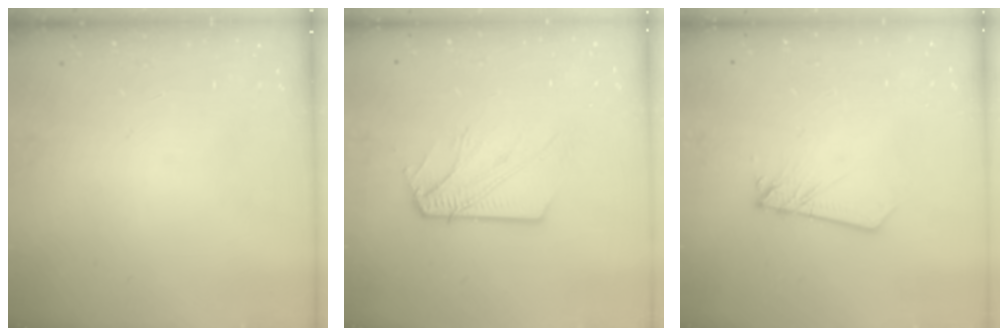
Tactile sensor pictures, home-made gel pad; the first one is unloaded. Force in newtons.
{"total": 8.2, "press": 8.1, "slide": 1.0}
{"total": 2.4, "press": 2.4, "slide": 0.1}